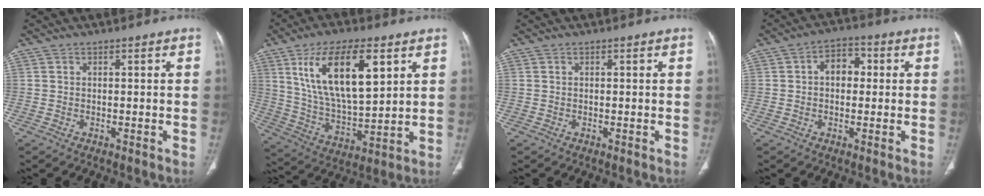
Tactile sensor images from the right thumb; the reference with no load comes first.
{"total": 19.3, "force": [7.6, 8.2, 15.8], "torque": [-0.263, -0.028, 0.145]}
{"total": 0.0}
{"total": 6.1, "force": [0.7, 4.2, 4.3], "torque": [-0.047, 0.017, 0.001]}